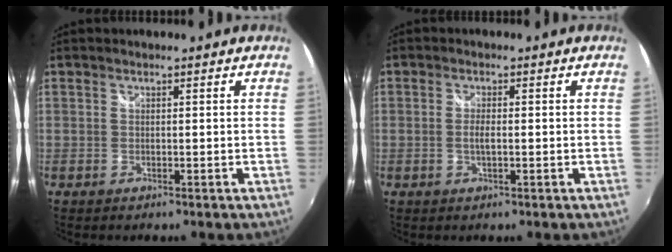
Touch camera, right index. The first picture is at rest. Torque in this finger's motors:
{"motor_torque": [0.32, 0.19, 0.08, 0.01]}